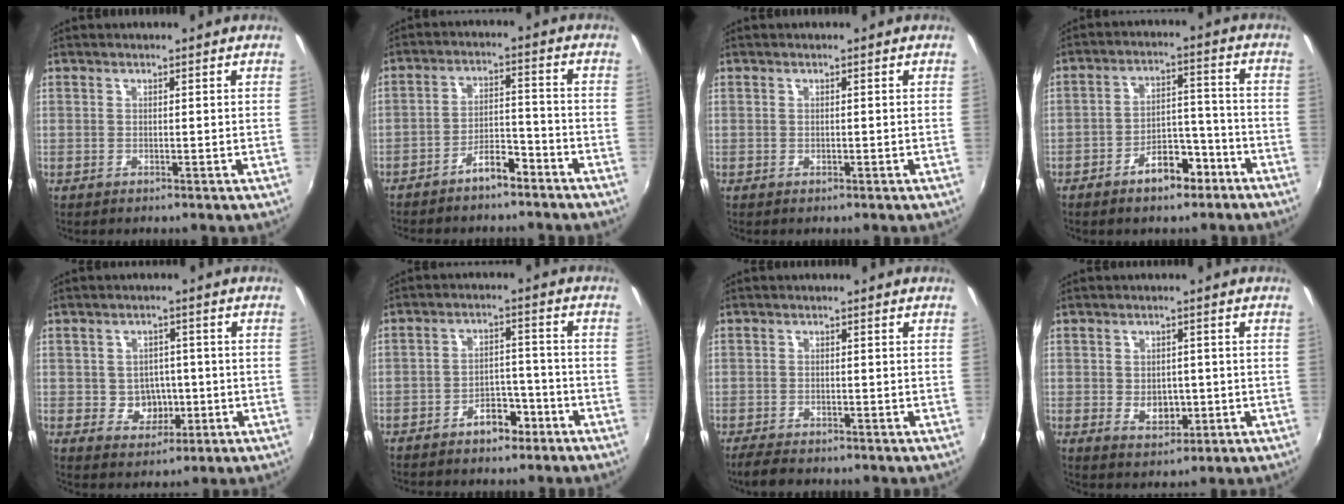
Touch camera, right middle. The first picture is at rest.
{"total": 6.8, "force": [-5.6, 2.3, 3.1], "torque": [-0.068, 0.025, -0.085]}
{"total": 0.0}
{"total": 8.3, "force": [-5.7, 4.2, 4.4], "torque": [-0.074, 0.032, -0.071]}
{"total": 5.4, "force": [-0.9, 4.9, 2.2], "torque": [-0.044, 0.011, 0.000]}
{"total": 6.3, "force": [-4.5, 3.5, 2.7], "torque": [-0.053, 0.026, -0.054]}
{"total": 3.8, "force": [-3.3, 1.4, 1.3], "torque": [-0.042, -0.007, -0.060]}
{"total": 4.9, "force": [-1.0, 3.5, 3.2], "torque": [-0.055, -0.004, -0.009]}